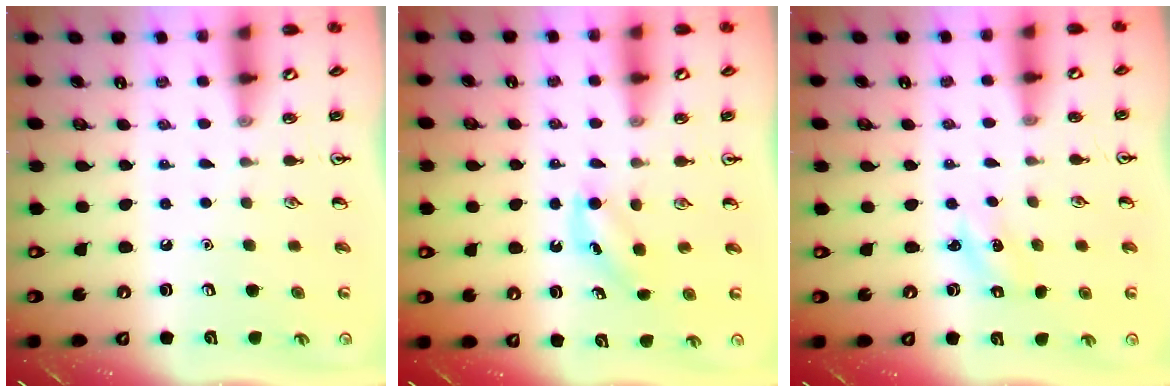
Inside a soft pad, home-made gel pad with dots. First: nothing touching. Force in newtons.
{"total": 3.8, "press": 3.6, "slide": 1.4}
{"total": 1.5, "press": 1.4, "slide": 0.4}